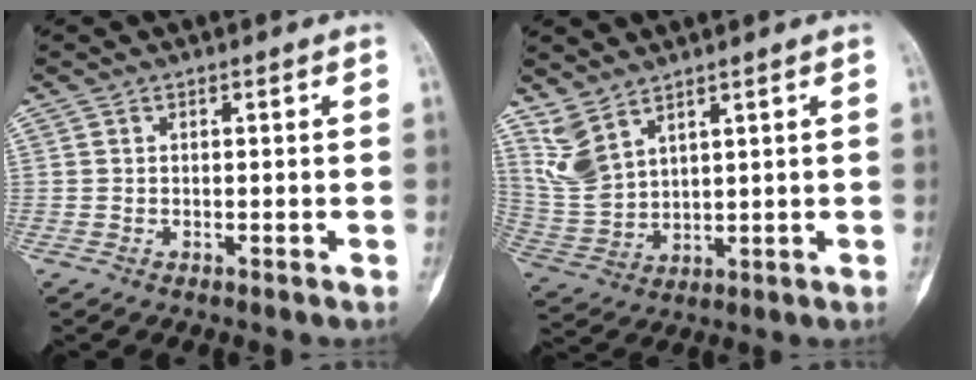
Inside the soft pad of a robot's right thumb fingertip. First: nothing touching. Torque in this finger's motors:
{"motor_torque": [-1.17, 1.36, 0.47, 0.65, 0.04]}